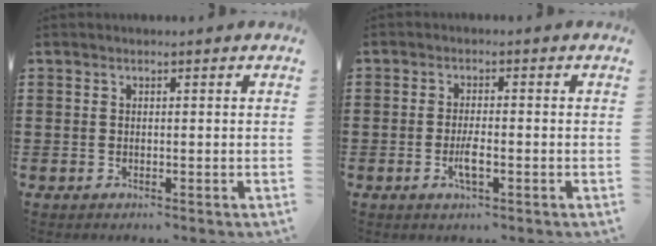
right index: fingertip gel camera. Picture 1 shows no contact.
{"total": 3.2, "force": [-1.1, 0.8, 3.0], "torque": [-0.056, -0.003, -0.020]}